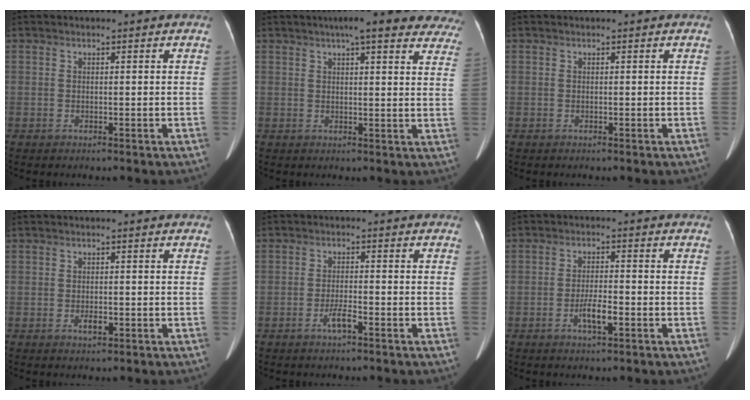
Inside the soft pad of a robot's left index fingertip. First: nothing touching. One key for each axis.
{"total": 16.4, "fx": 13.6, "fy": 3.3, "fz": 8.4, "tx": -0.085, "ty": 0.020, "tz": 0.147}
{"total": 0.0}
{"total": 1.5, "fx": -0.7, "fy": 0.7, "fz": 1.2, "tx": -0.021, "ty": 0.000, "tz": -0.010}
{"total": 2.6, "fx": -1.6, "fy": 0.2, "fz": 2.1, "tx": -0.040, "ty": -0.001, "tz": -0.033}
{"total": 3.8, "fx": -1.7, "fy": 0.8, "fz": 3.3, "tx": -0.061, "ty": 0.001, "tz": -0.032}